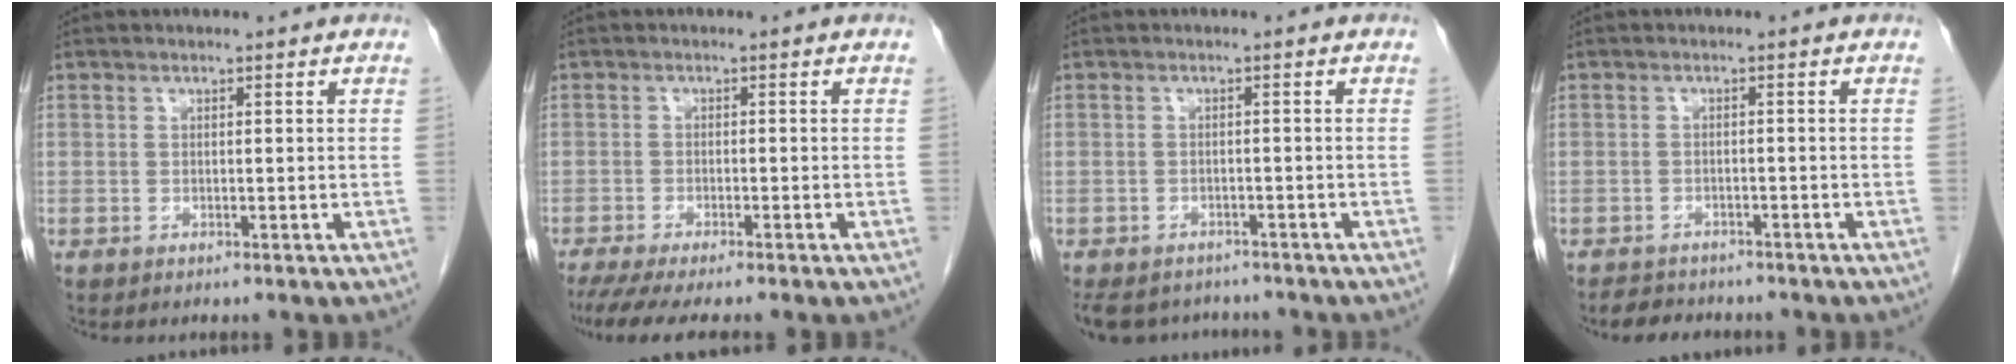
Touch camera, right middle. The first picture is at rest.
{"total": 7.3, "force": [-6.0, 0.4, 4.2], "torque": [-0.055, -0.015, -0.095]}
{"total": 9.8, "force": [-8.4, 4.4, 2.4], "torque": [-0.053, 0.002, -0.108]}
{"total": 4.5, "force": [-4.0, 1.8, 1.0], "torque": [-0.019, -0.005, -0.056]}